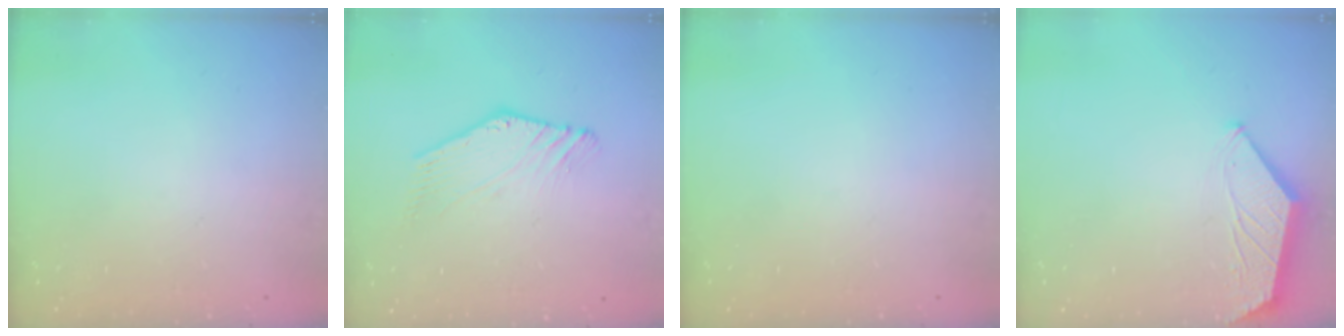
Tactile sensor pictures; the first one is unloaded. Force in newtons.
{"total": 0.8, "press": 0.7, "slide": 0.4}
{"total": 0.0}
{"total": 1.4, "press": 1.4, "slide": 0.2}